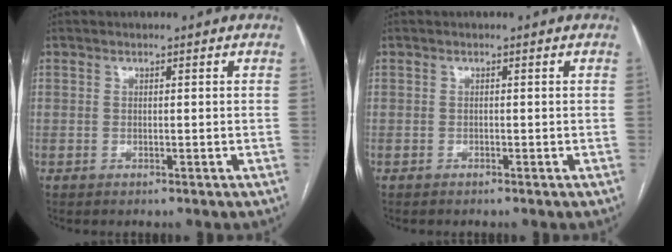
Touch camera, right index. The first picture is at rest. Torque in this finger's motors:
{"motor_torque": [-0.06, 0.03, -0.03, 0.01]}